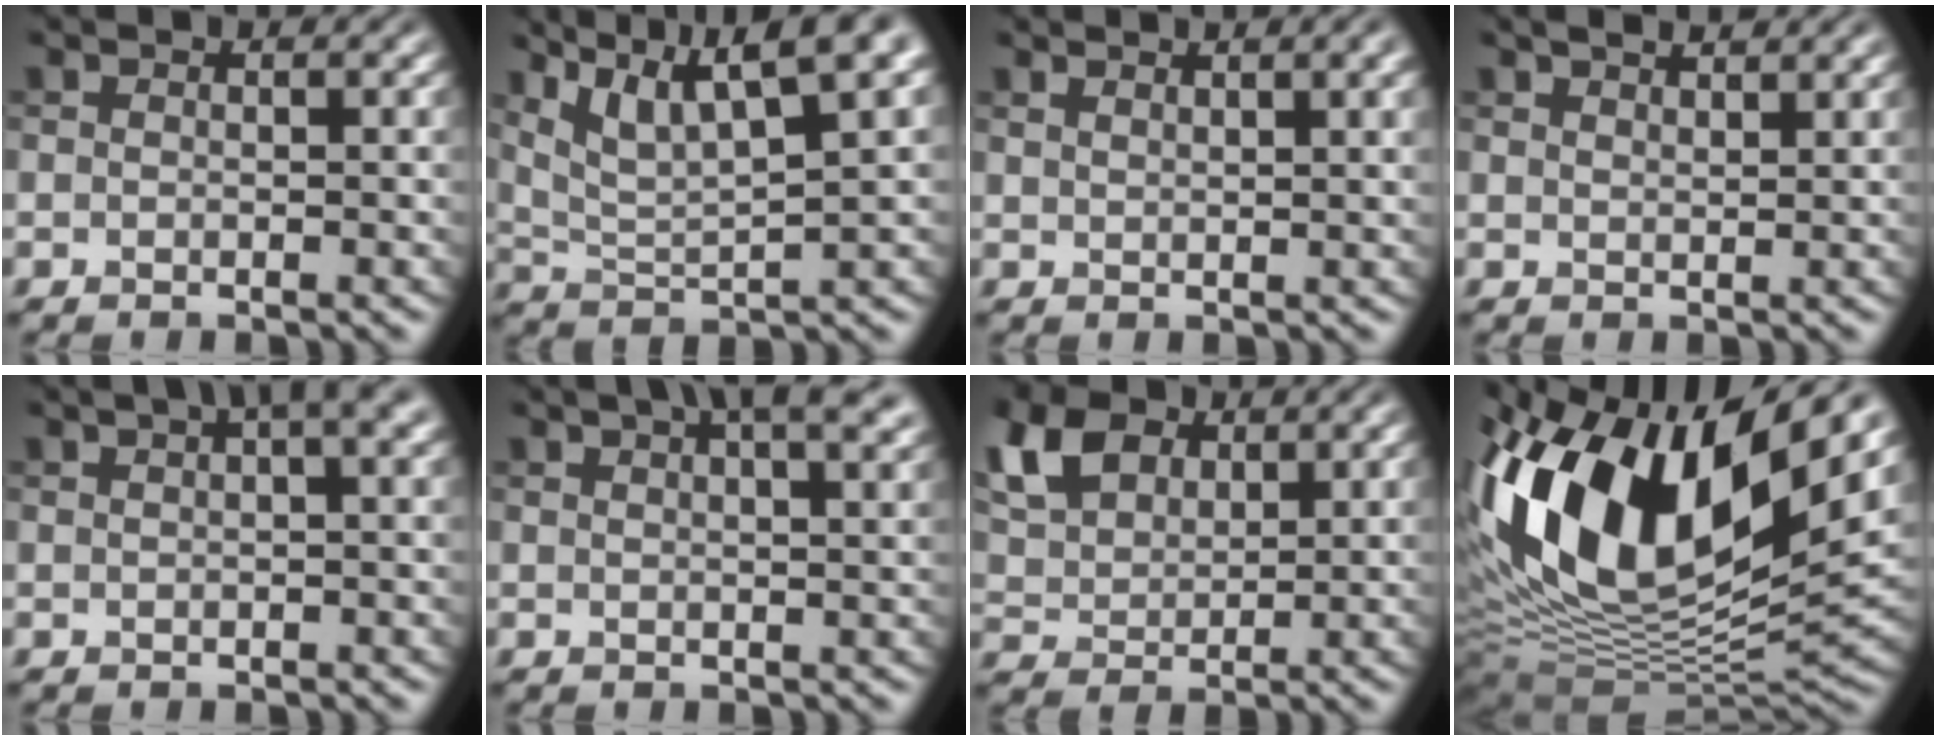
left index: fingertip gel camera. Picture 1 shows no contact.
{"total": 10.1, "force": [6.4, 2.2, 7.4], "torque": [-0.124, 0.023, 0.103]}
{"total": 4.4, "force": [2.7, 1.4, 3.1], "torque": [-0.027, 0.013, 0.037]}
{"total": 2.6, "force": [2.3, 0.6, 1.1], "torque": [-0.003, 0.008, 0.024]}
{"total": 3.6, "force": [2.1, 0.6, 2.8], "torque": [-0.037, 0.016, 0.033]}
{"total": 7.4, "force": [4.6, 2.7, 5.1], "torque": [-0.039, 0.029, 0.041]}
{"total": 7.2, "force": [3.6, 4.6, 4.2], "torque": [-0.119, 0.013, 0.069]}
{"total": 17.2, "force": [4.7, 8.4, 14.3], "torque": [-0.288, 0.013, 0.077]}